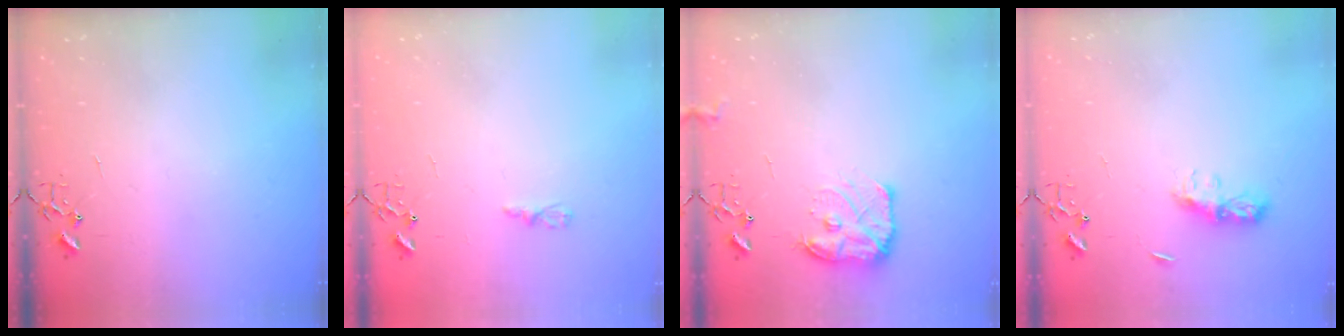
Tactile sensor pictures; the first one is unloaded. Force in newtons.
{"total": 3.2, "press": 3.1, "slide": 0.4}
{"total": 11.8, "press": 11.8, "slide": 0.6}
{"total": 7.4, "press": 7.4, "slide": 0.4}